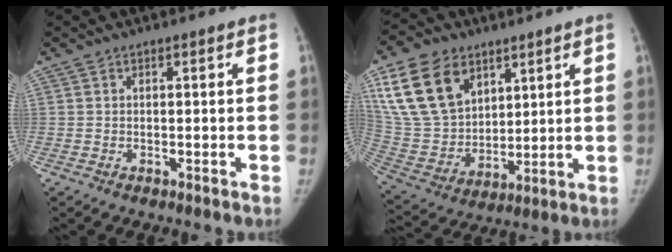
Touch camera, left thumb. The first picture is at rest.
{"total": 19.7, "force": [9.7, 13.5, 10.7], "torque": [-0.189, -0.026, 0.193]}